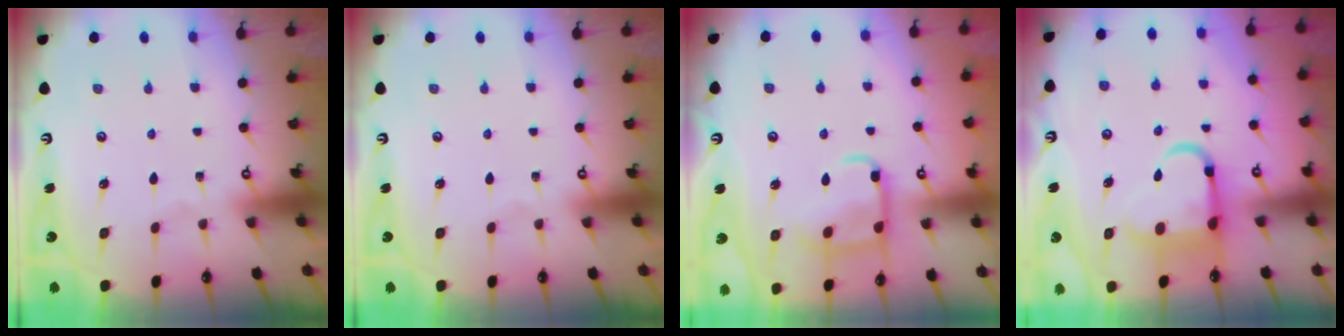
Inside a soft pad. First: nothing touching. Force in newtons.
{"total": 0.0}
{"total": 11.2, "press": 11.2, "slide": 0.6}
{"total": 9.8, "press": 9.6, "slide": 2.1}